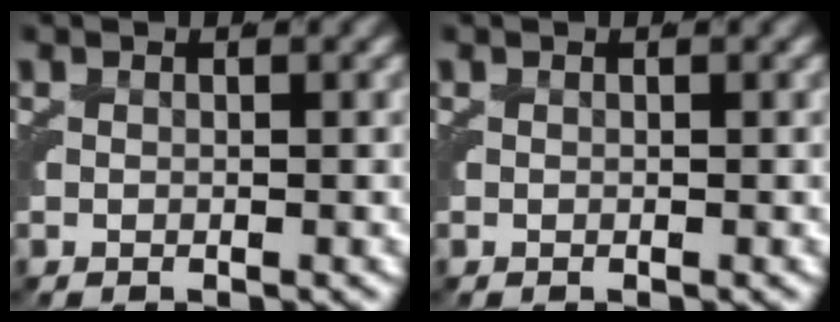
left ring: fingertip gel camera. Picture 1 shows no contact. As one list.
[{"total": 0.0}]